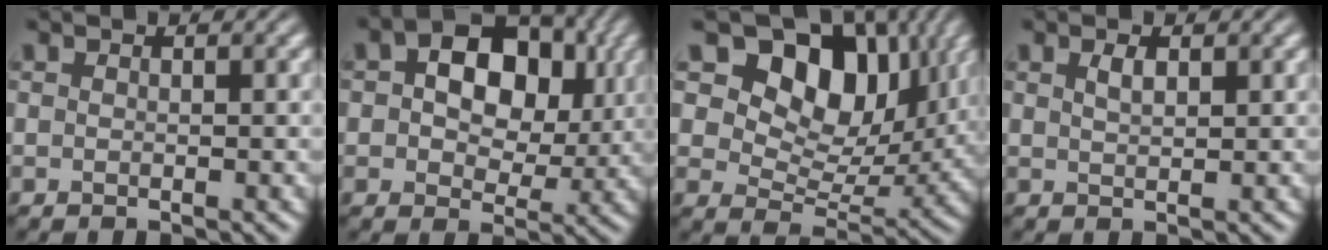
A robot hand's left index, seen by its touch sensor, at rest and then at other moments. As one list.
[{"total": 9.8, "force": [2.2, 6.7, 6.9], "torque": [-0.093, 0.025, 0.023]}, {"total": 12.5, "force": [5.9, 7.9, 7.7], "torque": [-0.122, 0.010, 0.085]}, {"total": 1.3, "force": [0.7, 0.5, 0.9], "torque": [-0.019, 0.001, 0.014]}]